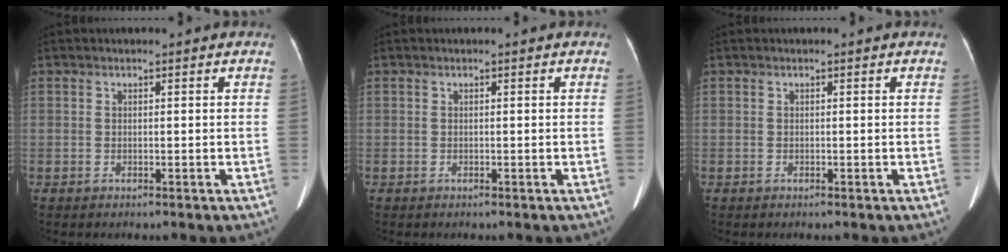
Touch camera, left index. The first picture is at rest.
{"total": 0.0}
{"total": 0.0}